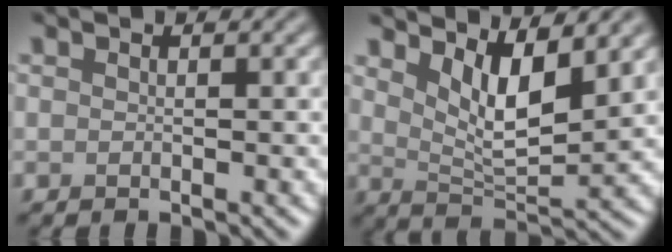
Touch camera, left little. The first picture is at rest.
{"total": 5.3, "force": [2.7, 1.9, 4.2], "torque": [-0.083, -0.015, 0.051]}